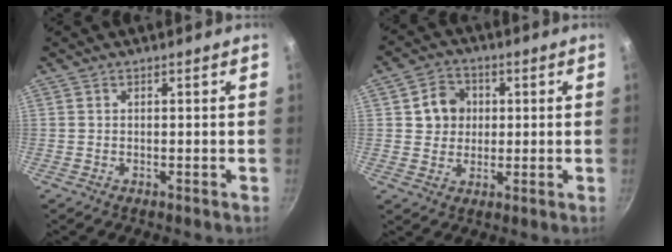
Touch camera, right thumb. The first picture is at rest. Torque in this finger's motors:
{"motor_torque": [-0.32, 0.28, 0.26, -0.40, 0.01]}